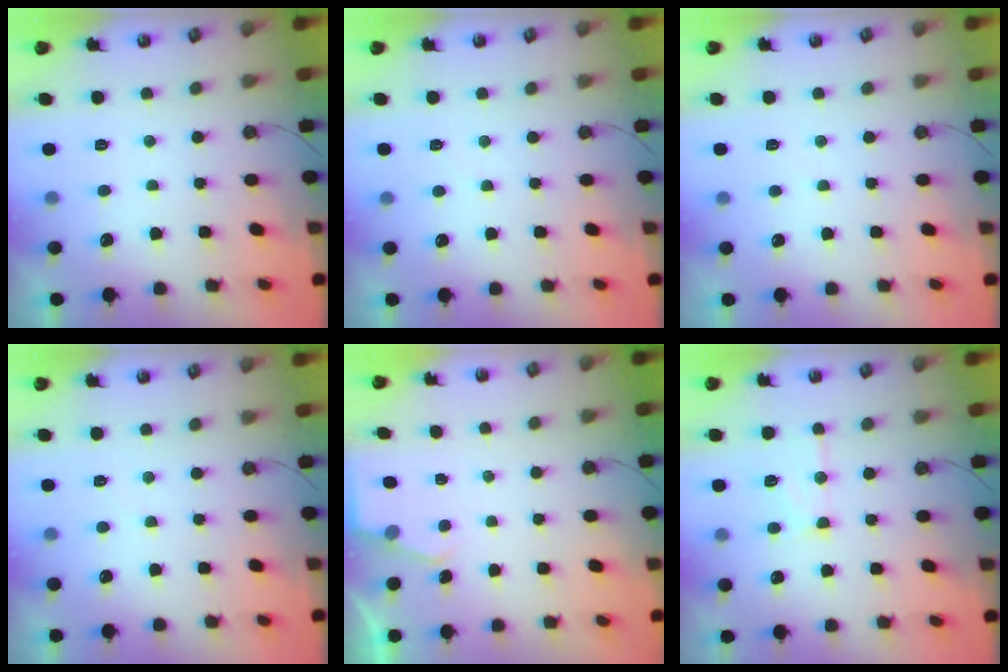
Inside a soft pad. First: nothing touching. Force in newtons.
{"total": 2.7, "press": 2.7, "slide": 0.5}
{"total": 2.9, "press": 2.9, "slide": 0.4}
{"total": 2.7, "press": 2.7, "slide": 0.5}
{"total": 2.6, "press": 2.6, "slide": 0.4}
{"total": 11.1, "press": 11.1, "slide": 1.0}